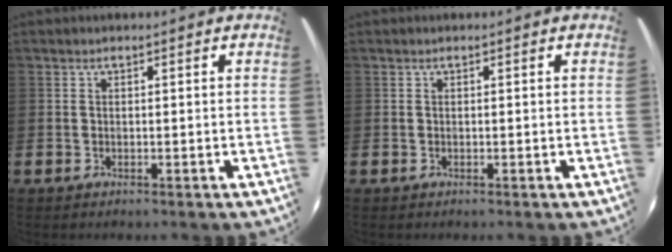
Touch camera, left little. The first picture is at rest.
{"total": 0.0}